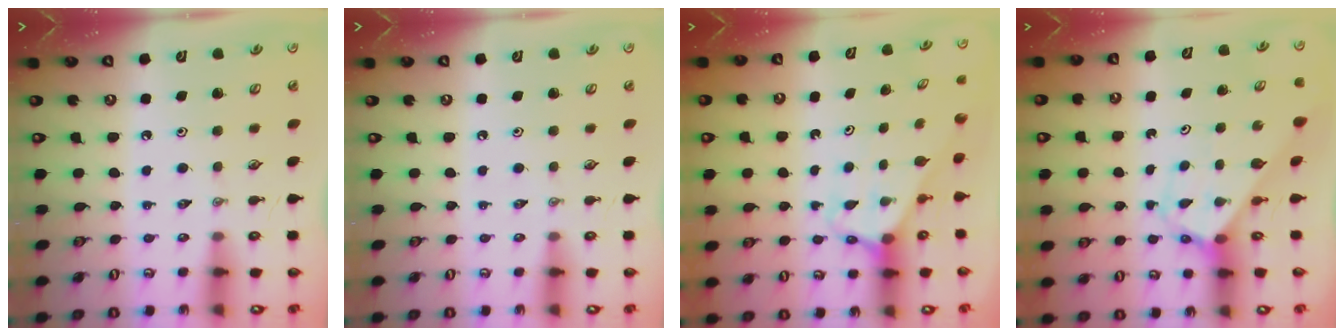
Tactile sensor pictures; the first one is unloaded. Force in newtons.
{"total": 0.0}
{"total": 2.8, "press": 2.8, "slide": 0.1}
{"total": 2.9, "press": 2.9, "slide": 0.1}